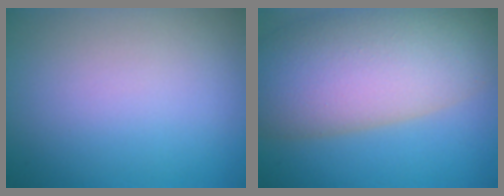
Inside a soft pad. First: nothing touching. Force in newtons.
{"total": 12.3, "press": 12.2, "slide": 0.6}